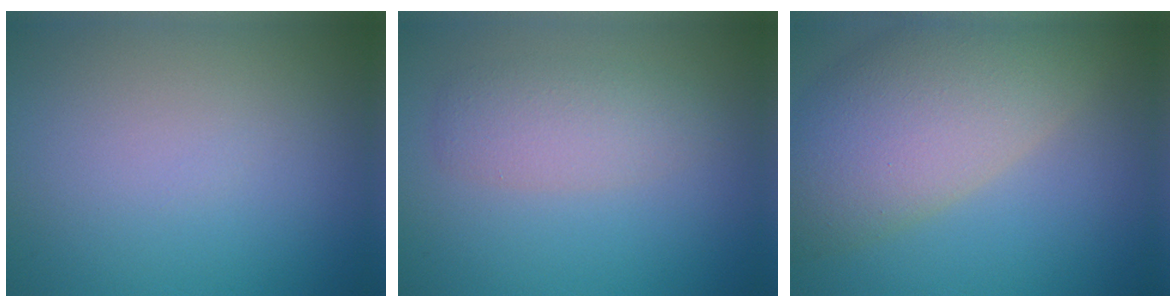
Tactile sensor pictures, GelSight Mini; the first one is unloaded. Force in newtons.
{"total": 3.0, "press": 3.0, "slide": 0.2}
{"total": 10.2, "press": 10.2, "slide": 0.7}